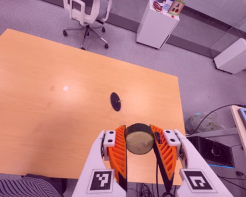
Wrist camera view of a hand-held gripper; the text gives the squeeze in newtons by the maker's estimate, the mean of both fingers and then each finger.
{"total": 11.6, "left": 11.8, "right": 11.4}